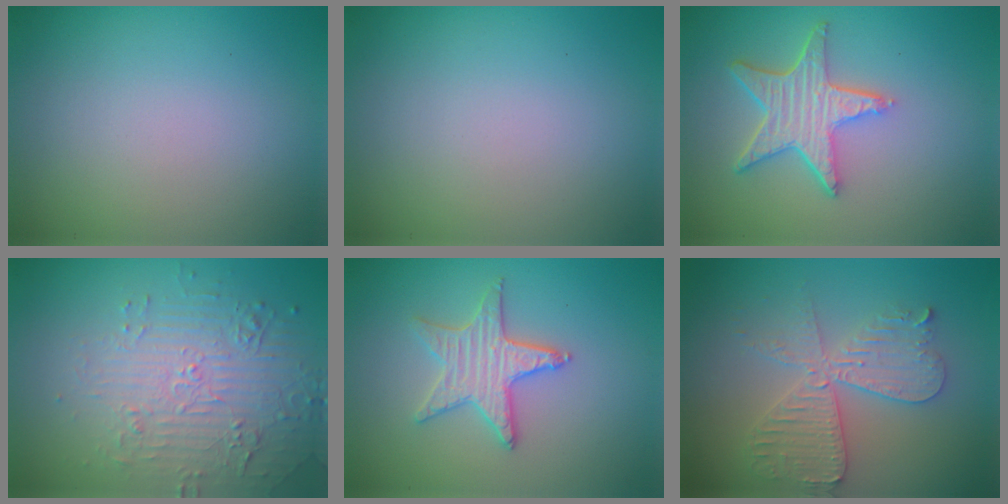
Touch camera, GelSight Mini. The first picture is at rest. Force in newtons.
{"total": 0.0}
{"total": 5.1, "press": 4.1, "slide": 3.1}
{"total": 4.9, "press": 3.6, "slide": 3.4}
{"total": 3.1, "press": 3.0, "slide": 0.6}
{"total": 5.3, "press": 5.2, "slide": 0.7}